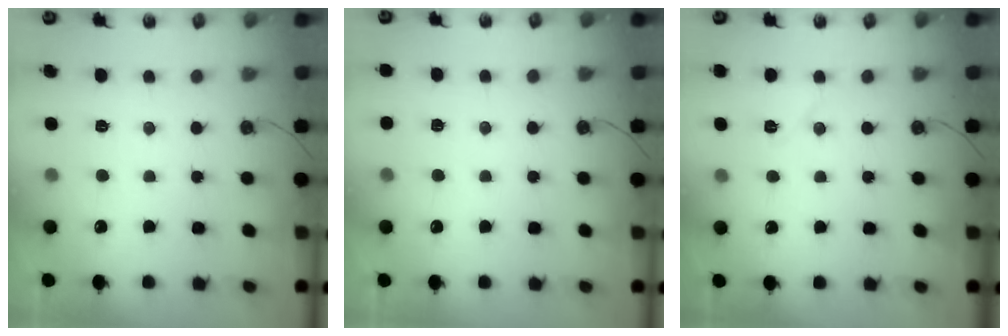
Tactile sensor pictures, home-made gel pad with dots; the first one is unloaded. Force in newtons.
{"total": 2.9, "press": 2.9, "slide": 0.2}
{"total": 6.7, "press": 5.9, "slide": 3.3}